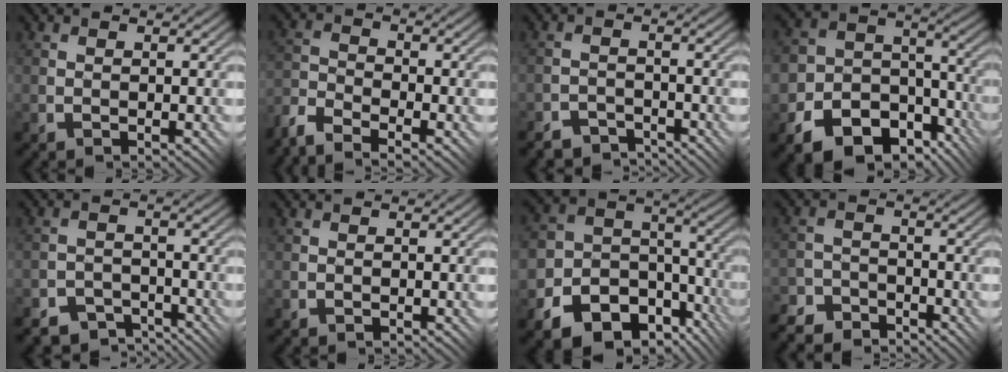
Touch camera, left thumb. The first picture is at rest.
{"total": 6.1, "force": [-5.0, 1.9, 2.9], "torque": [-0.063, -0.010, -0.111]}
{"total": 3.4, "force": [-3.3, 0.8, 0.1], "torque": [0.005, 0.003, -0.064]}
{"total": 15.0, "force": [-8.8, 10.7, 5.8], "torque": [-0.134, -0.042, -0.118]}
{"total": 4.3, "force": [-3.7, 2.0, 0.7], "torque": [-0.004, -0.002, -0.065]}
{"total": 0.0}
{"total": 16.6, "force": [-9.1, 12.2, 6.7], "torque": [-0.165, -0.047, -0.107]}
{"total": 7.0, "force": [-6.3, 3.0, 0.9], "torque": [-0.011, 0.004, -0.102]}